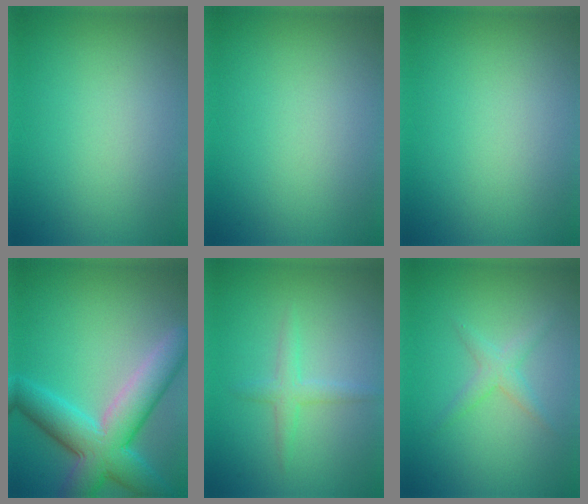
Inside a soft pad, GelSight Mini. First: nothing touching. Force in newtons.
{"total": 0.0}
{"total": 0.0}
{"total": 8.7, "press": 8.7, "slide": 0.4}
{"total": 1.9, "press": 1.9, "slide": 0.1}
{"total": 1.7, "press": 1.7, "slide": 0.1}